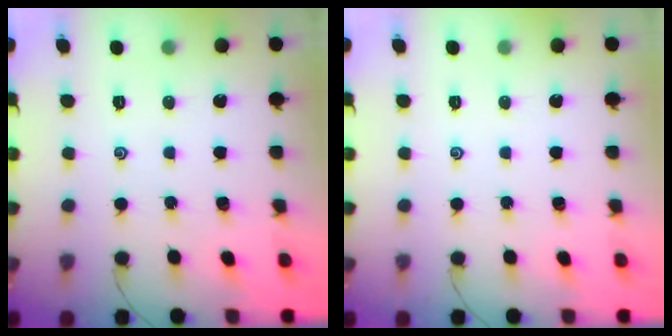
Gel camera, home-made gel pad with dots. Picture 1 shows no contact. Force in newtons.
{"total": 0.0}